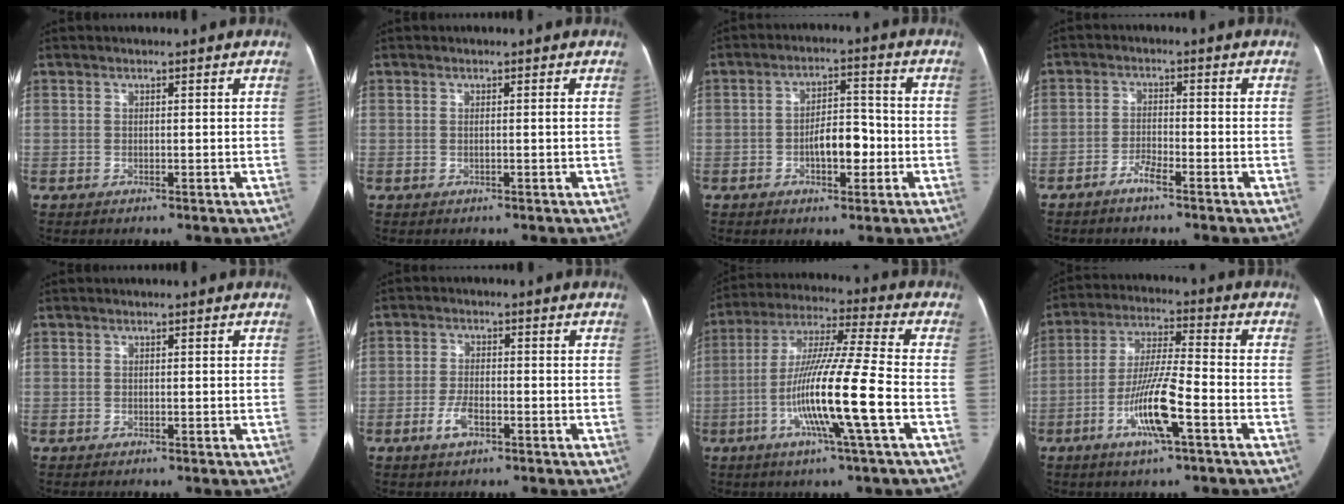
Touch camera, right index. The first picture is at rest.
{"total": 0.9, "force": [-0.1, 0.0, 0.9], "torque": [-0.017, 0.001, -0.001]}
{"total": 7.0, "force": [-1.9, 3.2, 6.0], "torque": [-0.101, 0.021, -0.026]}
{"total": 3.1, "force": [-2.4, 0.9, 1.8], "torque": [-0.035, 0.004, -0.046]}
{"total": 0.0}
{"total": 4.3, "force": [-2.1, 2.1, 3.1], "torque": [-0.067, 0.000, -0.037]}
{"total": 15.8, "force": [-4.6, -1.0, 15.1], "torque": [-0.290, -0.007, -0.091]}
{"total": 11.5, "force": [-4.7, 1.1, 10.4], "torque": [-0.203, -0.004, -0.087]}